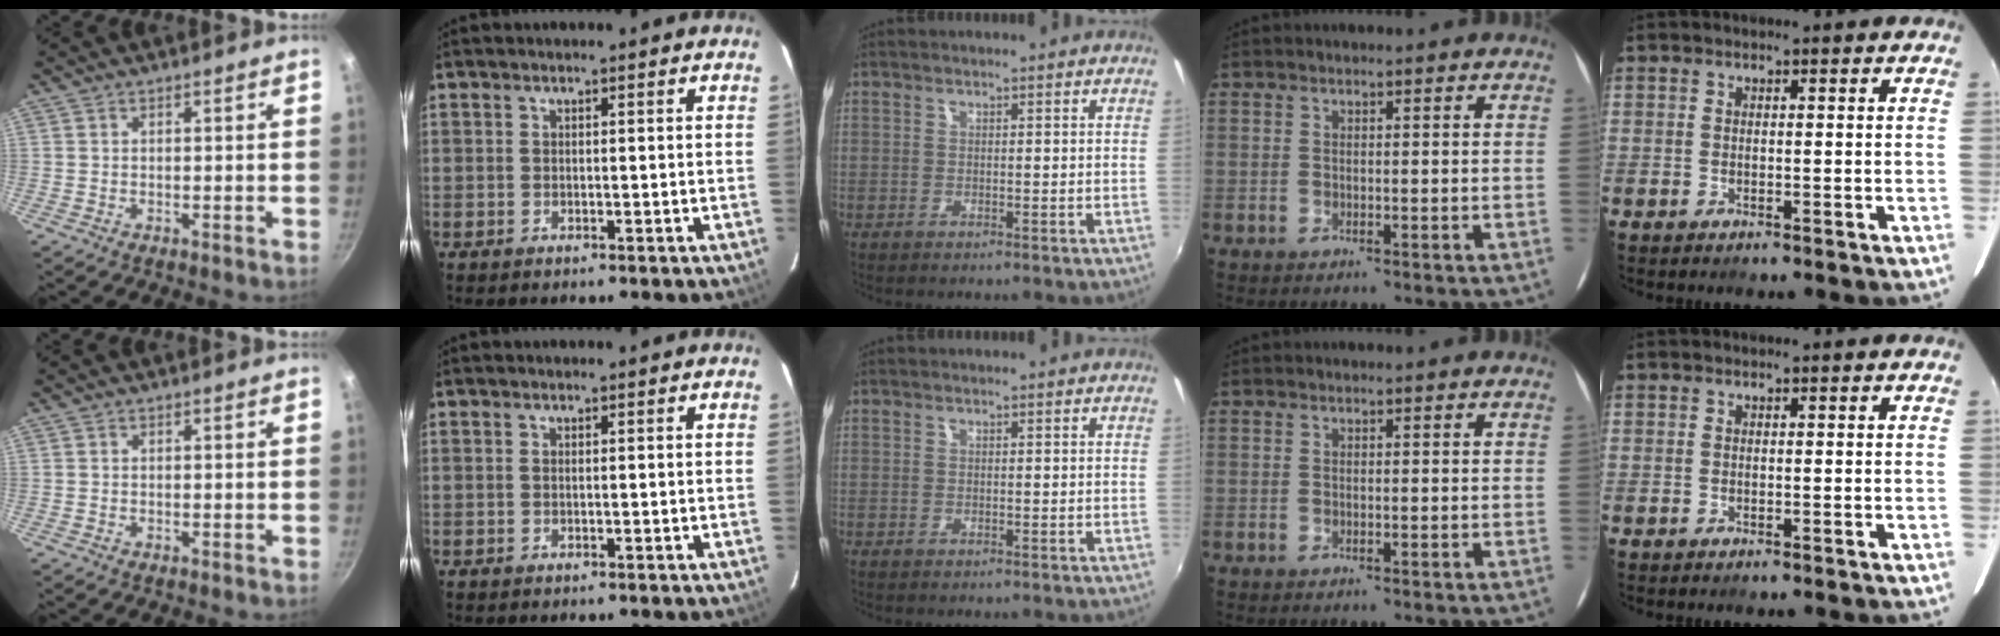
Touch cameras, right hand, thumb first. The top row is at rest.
{}